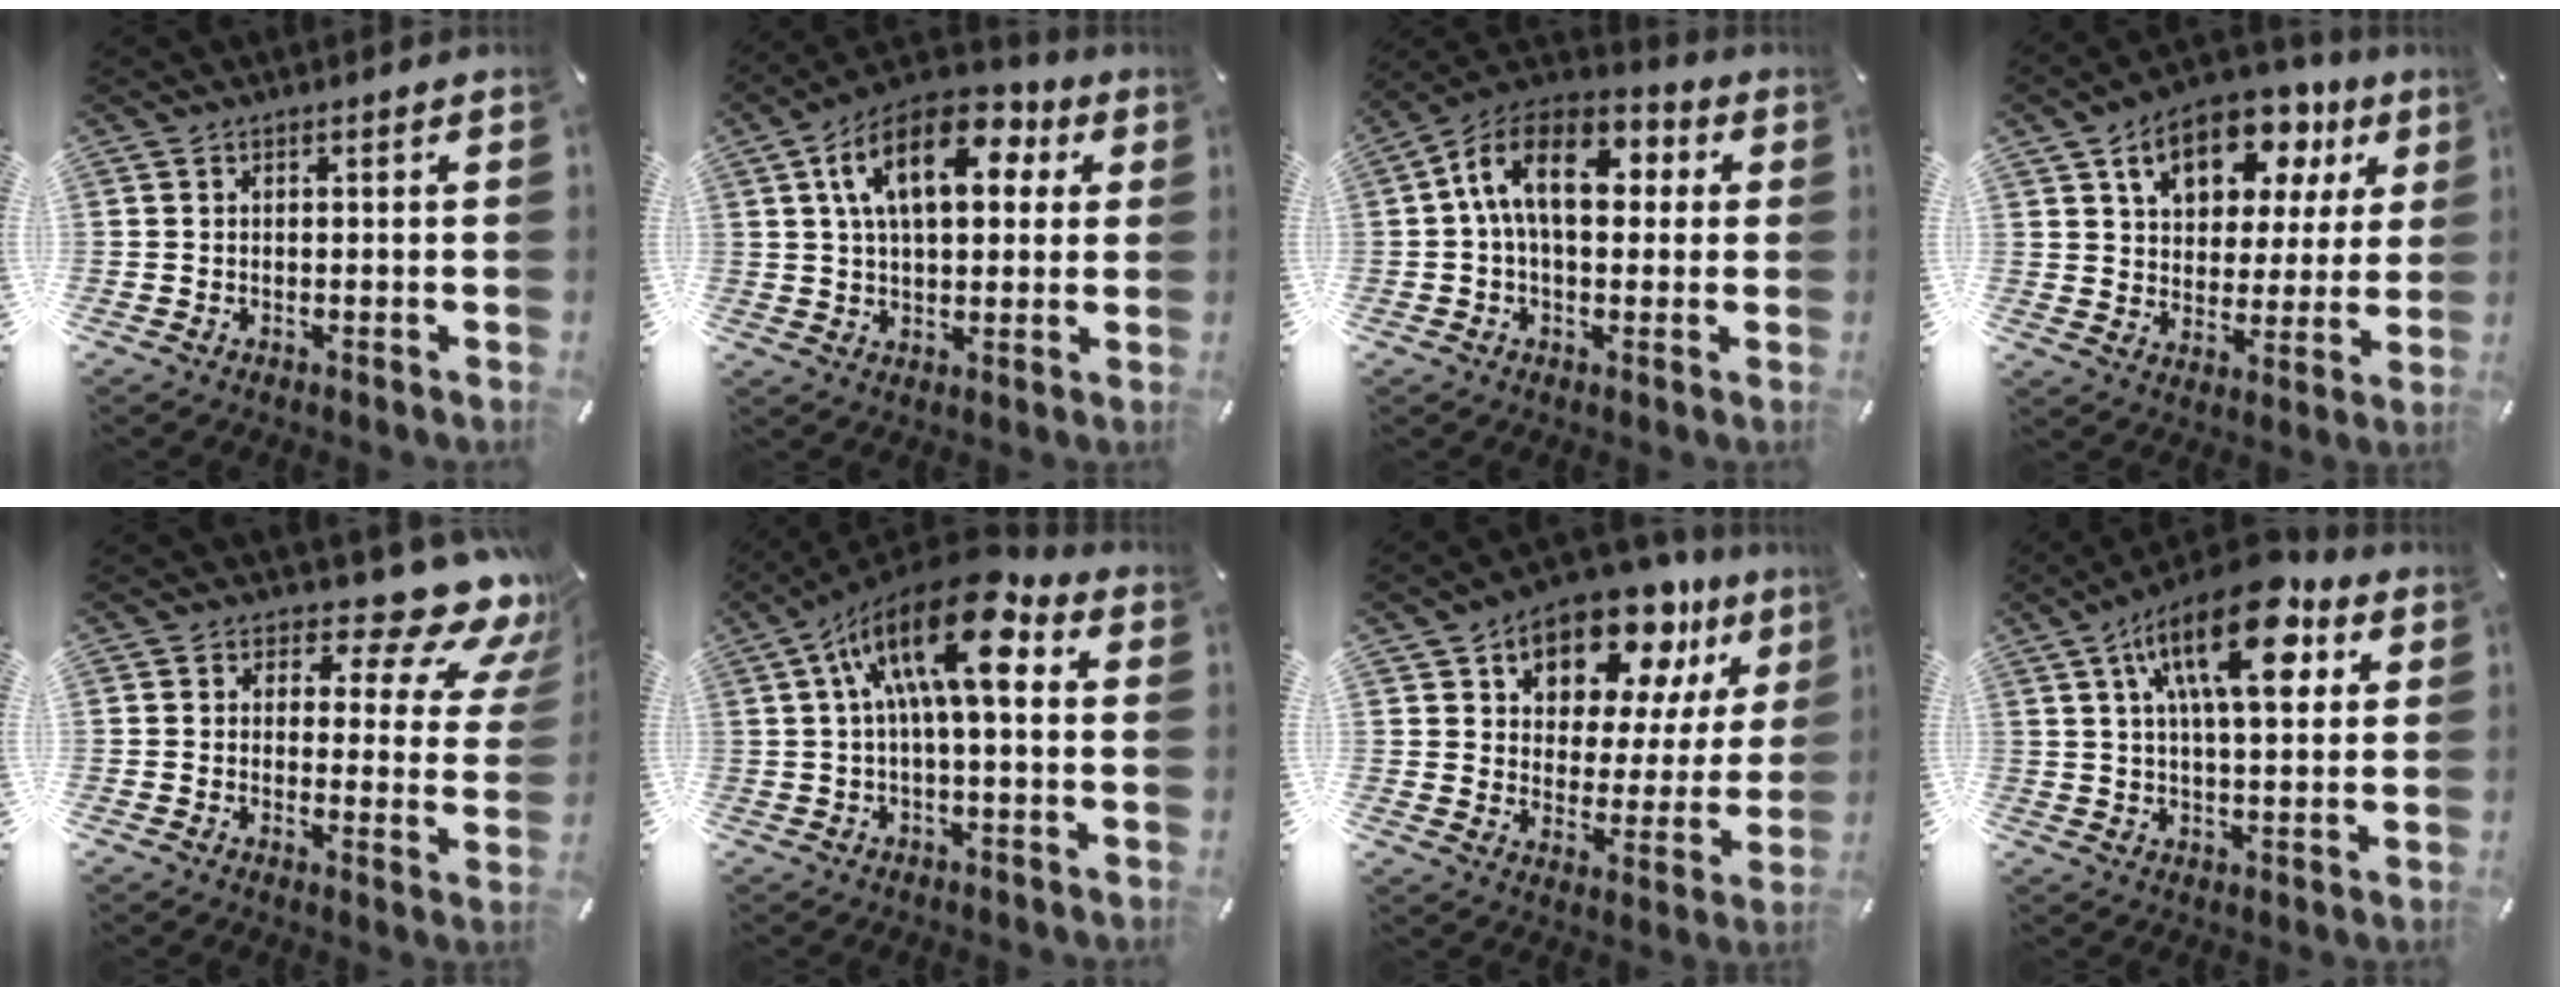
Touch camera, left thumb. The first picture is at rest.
{"total": 16.9, "force": [6.0, 9.2, 12.8], "torque": [-0.224, -0.005, 0.099]}
{"total": 14.7, "force": [2.7, 8.8, 11.4], "torque": [-0.208, 0.001, 0.047]}
{"total": 15.5, "force": [8.4, 10.0, 8.4], "torque": [-0.130, -0.035, 0.146]}
{"total": 12.3, "force": [8.6, 4.6, 7.5], "torque": [-0.098, -0.074, 0.143]}
{"total": 17.4, "force": [5.2, 6.1, 15.5], "torque": [-0.287, -0.027, 0.080]}
{"total": 15.1, "force": [10.9, 8.1, 6.5], "torque": [-0.110, -0.080, 0.192]}
{"total": 19.3, "force": [8.4, 8.1, 15.4], "torque": [-0.250, -0.021, 0.132]}